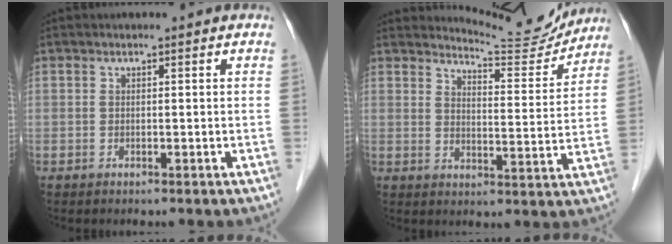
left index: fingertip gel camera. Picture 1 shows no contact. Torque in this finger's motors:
{"motor_torque": [0.18, -0.78, 0.02, 0.00]}